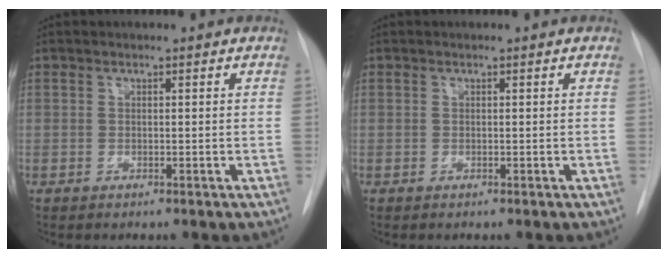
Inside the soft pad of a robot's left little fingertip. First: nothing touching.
{"total": 0.0}